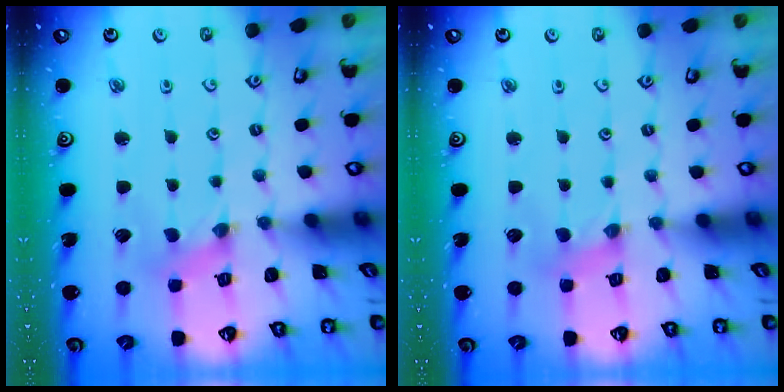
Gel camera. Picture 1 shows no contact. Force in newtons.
{"total": 1.3, "press": 1.3, "slide": 0.3}